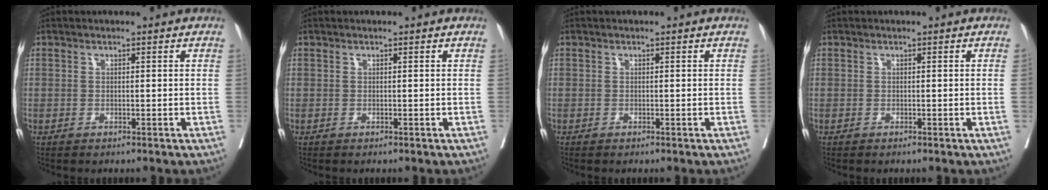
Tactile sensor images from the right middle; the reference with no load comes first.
{"total": 0.0}
{"total": 0.0}
{"total": 0.6, "force": [0.0, -0.3, 0.6], "torque": [-0.002, 0.002, 0.000]}